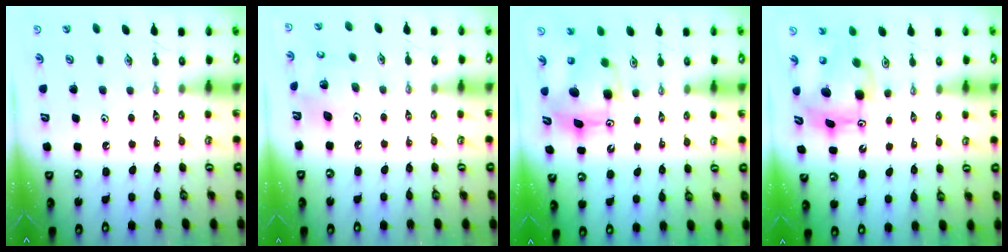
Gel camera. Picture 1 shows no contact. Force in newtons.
{"total": 7.4, "press": 7.0, "slide": 2.5}
{"total": 8.6, "press": 8.6, "slide": 1.0}
{"total": 9.9, "press": 9.8, "slide": 1.3}